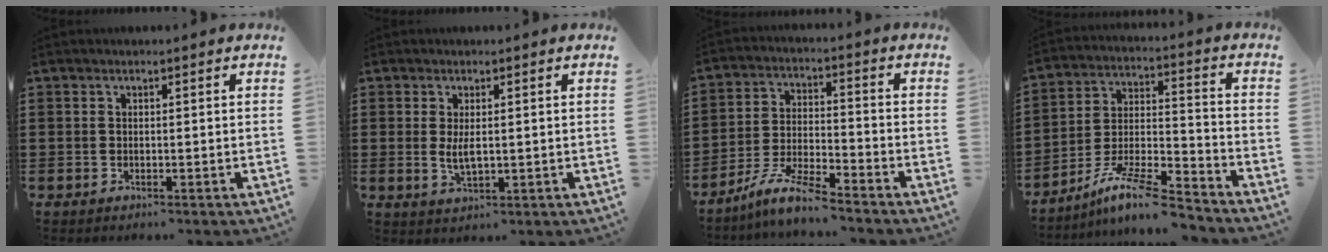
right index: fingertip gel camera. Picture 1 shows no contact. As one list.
[{"total": 3.0, "force": [0.3, 1.2, 2.8], "torque": [-0.053, 0.003, 0.004]}, {"total": 7.5, "force": [-6.6, 0.4, 3.5], "torque": [-0.080, -0.002, -0.130]}, {"total": 10.5, "force": [-8.7, 1.2, 5.7], "torque": [-0.104, 0.015, -0.169]}]